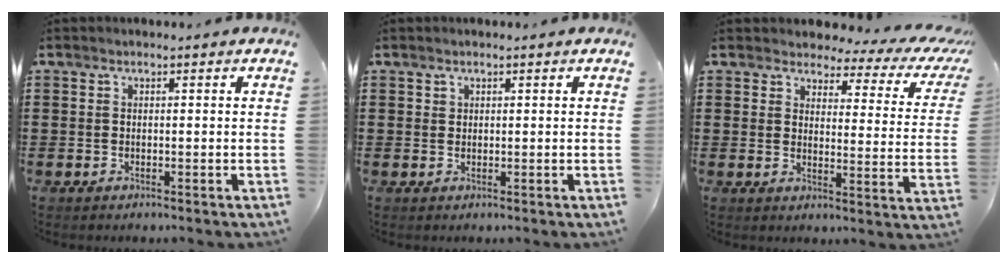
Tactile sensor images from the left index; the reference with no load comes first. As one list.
[{"total": 0.7, "force": [0.5, 0.5, 0.1], "torque": [-0.004, 0.003, 0.009]}, {"total": 3.5, "force": [2.7, 1.4, 1.7], "torque": [-0.043, -0.015, 0.039]}]